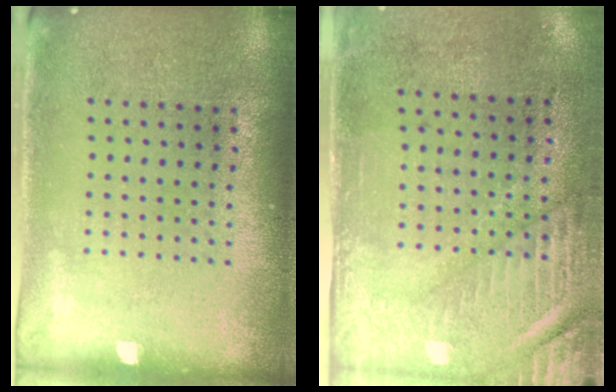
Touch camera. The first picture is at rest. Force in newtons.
{"total": 2.9, "press": 2.4, "slide": 1.6}